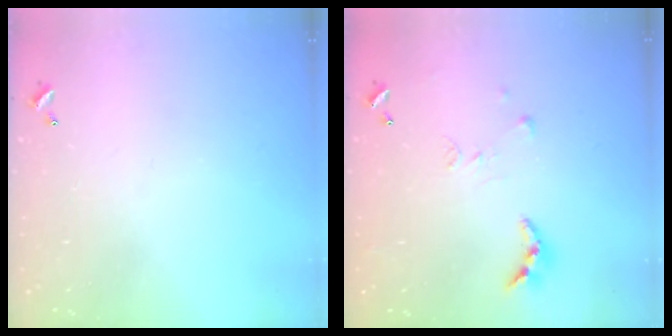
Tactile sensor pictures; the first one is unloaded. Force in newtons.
{"total": 8.1, "press": 8.1, "slide": 0.7}